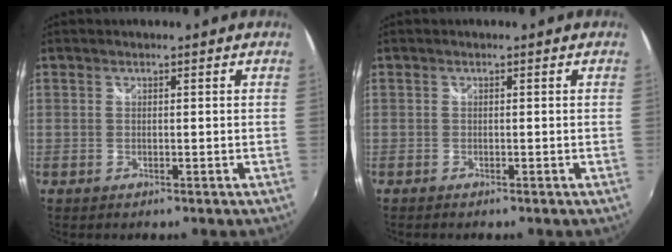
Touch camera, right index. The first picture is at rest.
{"total": 0.6, "force": [-0.6, 0.2, 0.2], "torque": [-0.006, -0.003, -0.012]}